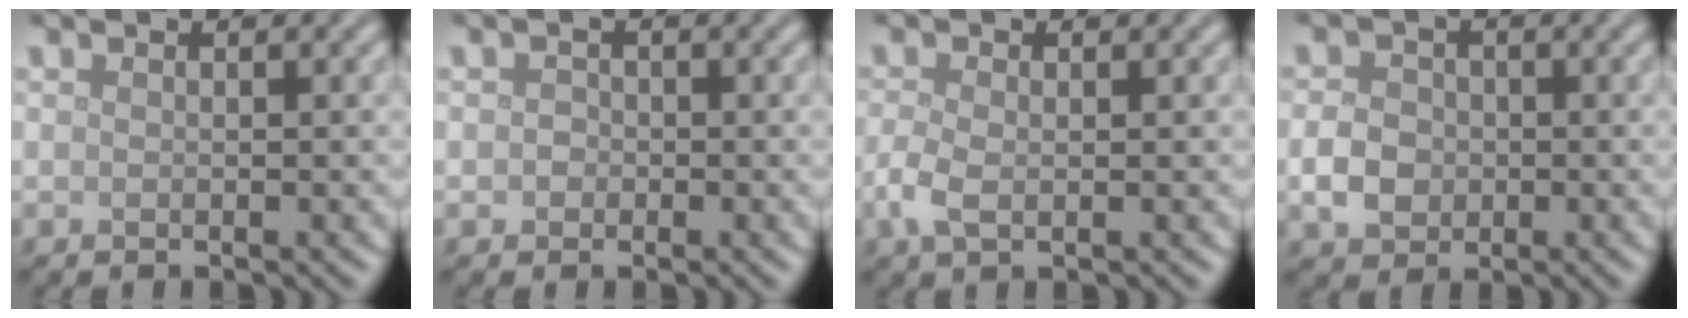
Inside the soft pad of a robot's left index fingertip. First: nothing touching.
{"total": 0.9, "force": [-0.1, 0.9, 0.3], "torque": [0.000, -0.002, -0.005]}
{"total": 2.3, "force": [-0.5, 1.3, 1.8], "torque": [-0.048, -0.004, -0.012]}
{"total": 3.1, "force": [-0.6, 2.6, 1.6], "torque": [-0.030, 0.001, -0.016]}